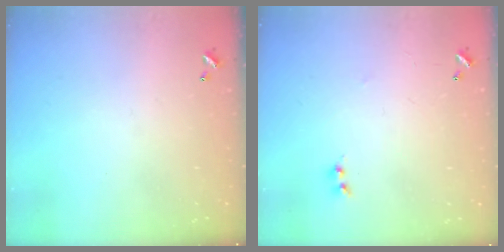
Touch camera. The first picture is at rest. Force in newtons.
{"total": 1.8, "press": 1.8, "slide": 0.3}